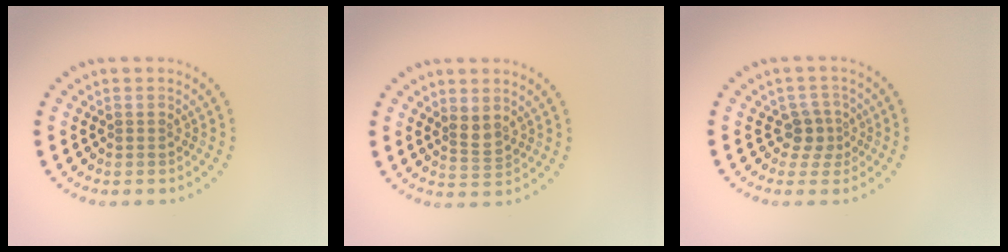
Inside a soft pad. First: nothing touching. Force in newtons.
{"total": 1.7, "press": 1.4, "slide": 0.9}
{"total": 1.9, "press": 1.4, "slide": 1.3}